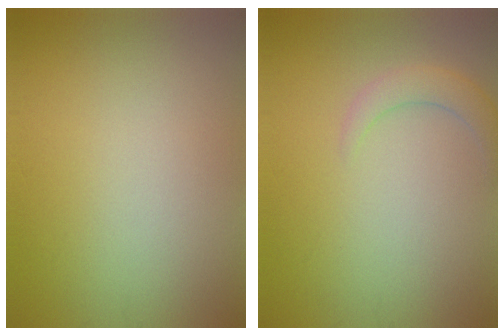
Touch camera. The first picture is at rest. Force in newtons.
{"total": 2.1, "press": 2.1, "slide": 0.2}